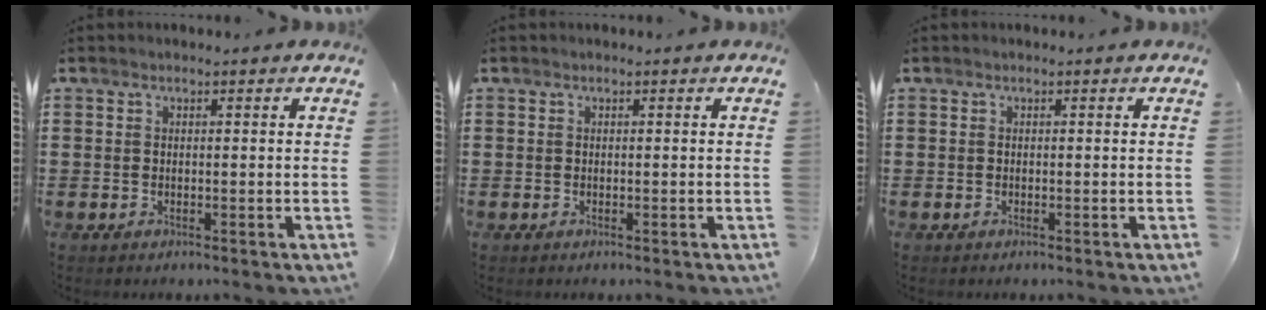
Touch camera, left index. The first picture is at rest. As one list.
[{"total": 0.0}, {"total": 0.0}]